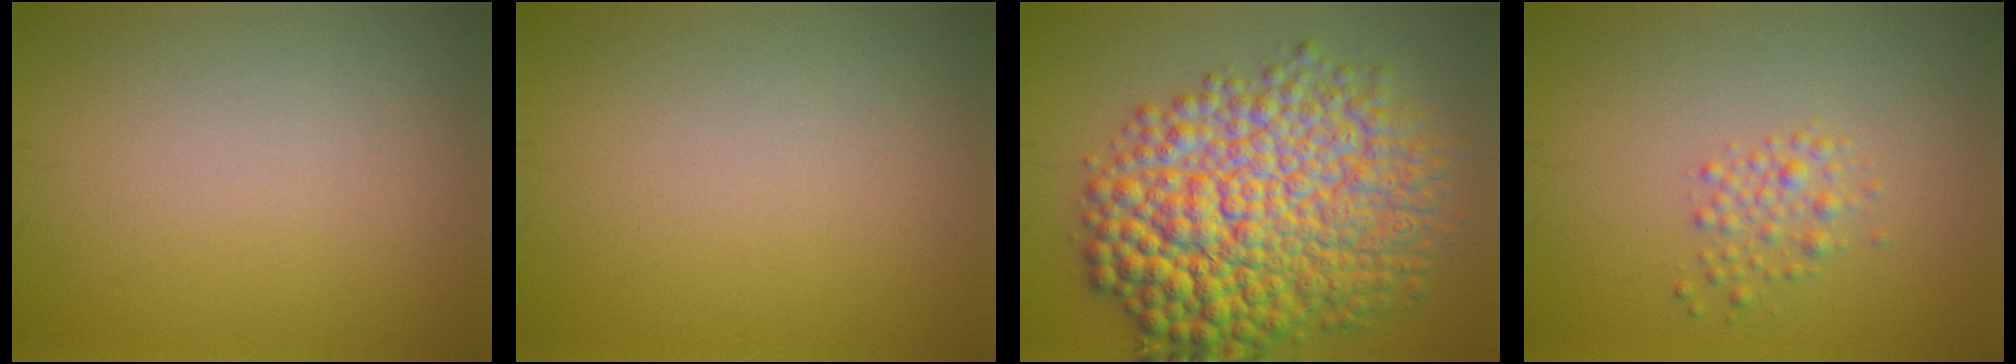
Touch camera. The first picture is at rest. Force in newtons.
{"total": 0.0}
{"total": 13.5, "press": 13.5, "slide": 0.1}
{"total": 1.7, "press": 1.7, "slide": 0.1}